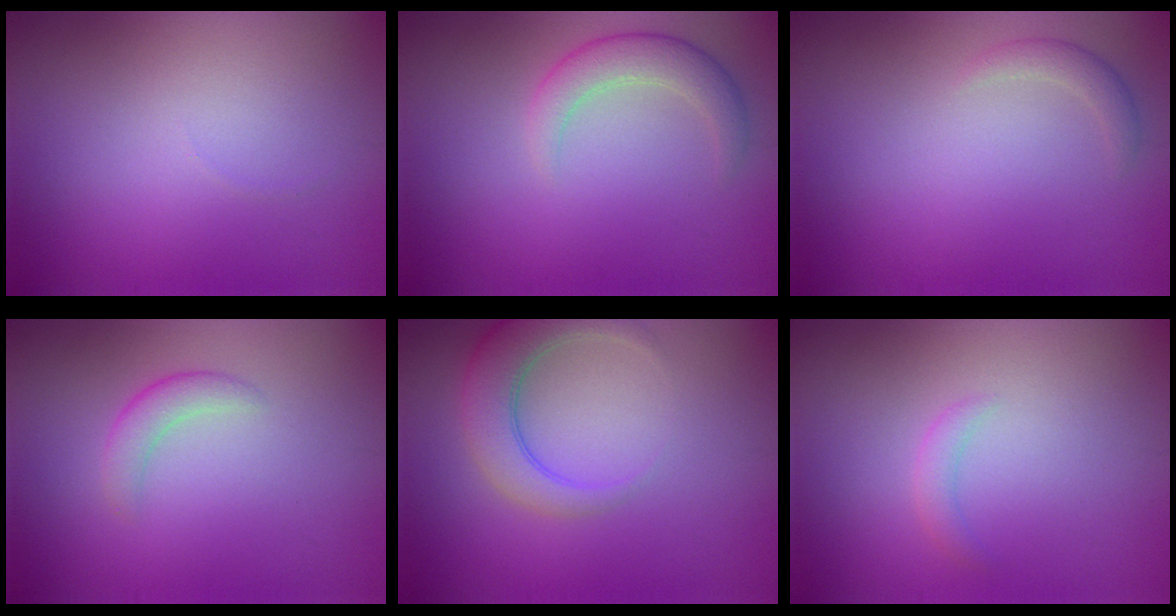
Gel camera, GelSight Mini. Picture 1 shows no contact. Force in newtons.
{"total": 2.8, "press": 2.8, "slide": 0.2}
{"total": 1.2, "press": 1.2, "slide": 0.1}
{"total": 1.8, "press": 1.8, "slide": 0.0}
{"total": 4.4, "press": 4.4, "slide": 0.4}
{"total": 1.1, "press": 1.1, "slide": 0.1}